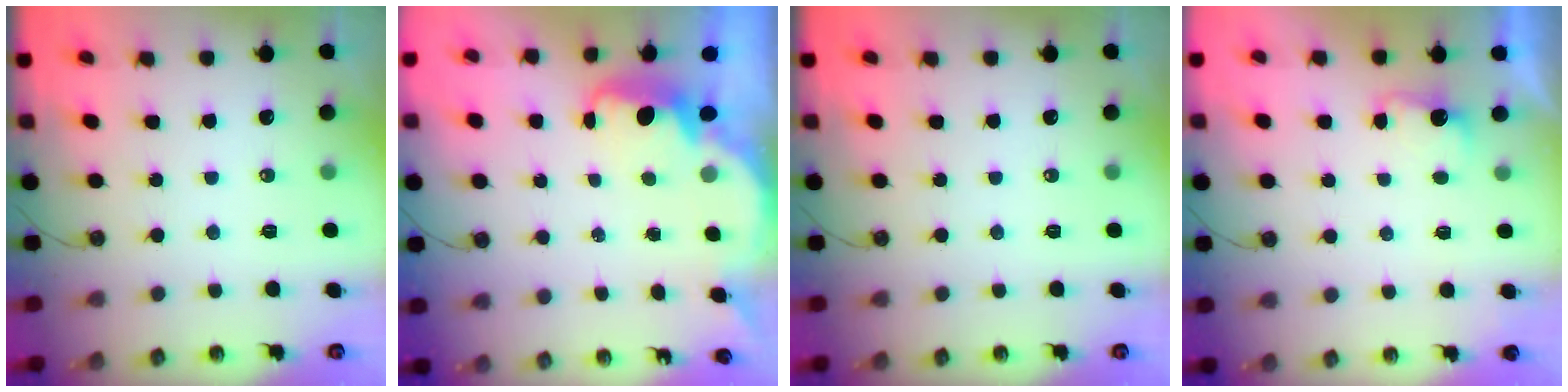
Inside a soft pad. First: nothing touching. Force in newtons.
{"total": 2.5, "press": 2.5, "slide": 0.6}
{"total": 0.0}
{"total": 2.7, "press": 2.5, "slide": 0.9}